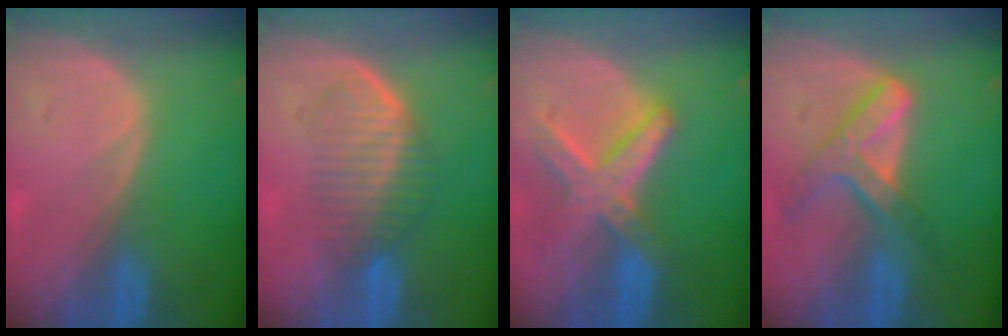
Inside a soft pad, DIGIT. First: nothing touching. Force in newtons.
{"total": 6.0, "press": 5.7, "slide": 1.9}
{"total": 8.2, "press": 7.1, "slide": 4.1}
{"total": 7.3, "press": 6.2, "slide": 3.9}